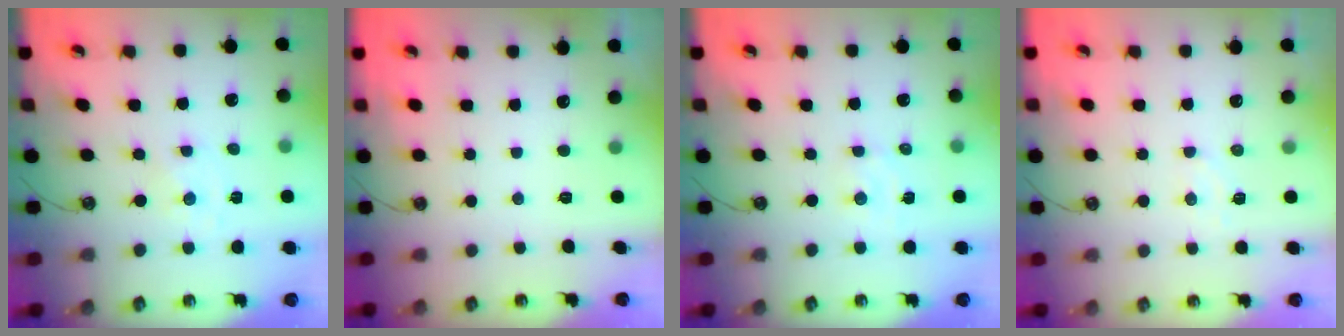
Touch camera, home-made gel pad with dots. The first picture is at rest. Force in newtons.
{"total": 0.0}
{"total": 2.8, "press": 2.7, "slide": 0.4}
{"total": 4.6, "press": 4.6, "slide": 0.7}